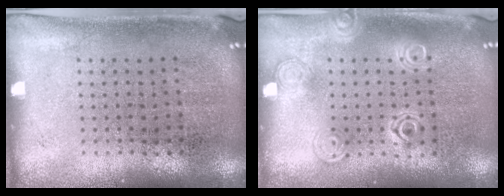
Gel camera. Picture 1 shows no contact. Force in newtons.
{"total": 1.0, "press": 1.0, "slide": 0.1}